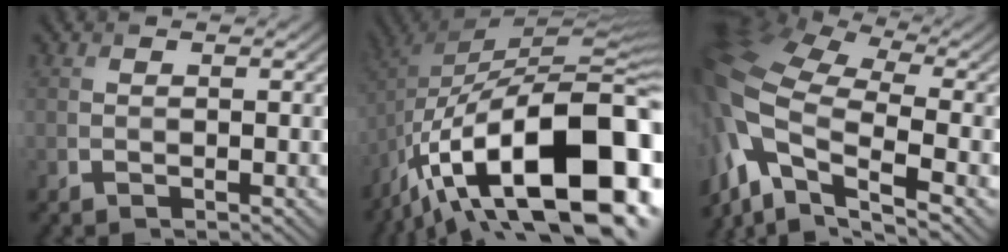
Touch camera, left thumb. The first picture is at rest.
{"total": 21.0, "force": [-9.7, 8.6, 16.6], "torque": [-0.283, -0.004, -0.155]}
{"total": 16.1, "force": [-5.3, 8.4, 12.7], "torque": [-0.328, -0.021, -0.087]}